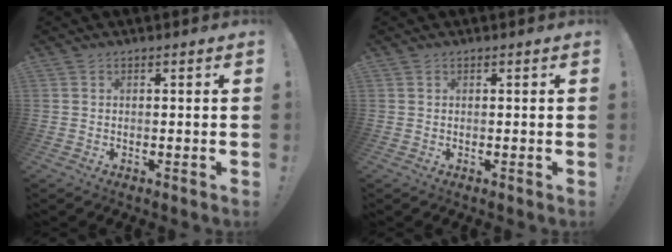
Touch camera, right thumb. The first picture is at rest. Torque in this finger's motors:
{"motor_torque": [-0.09, 0.01, 0.07, -0.14, -0.02]}